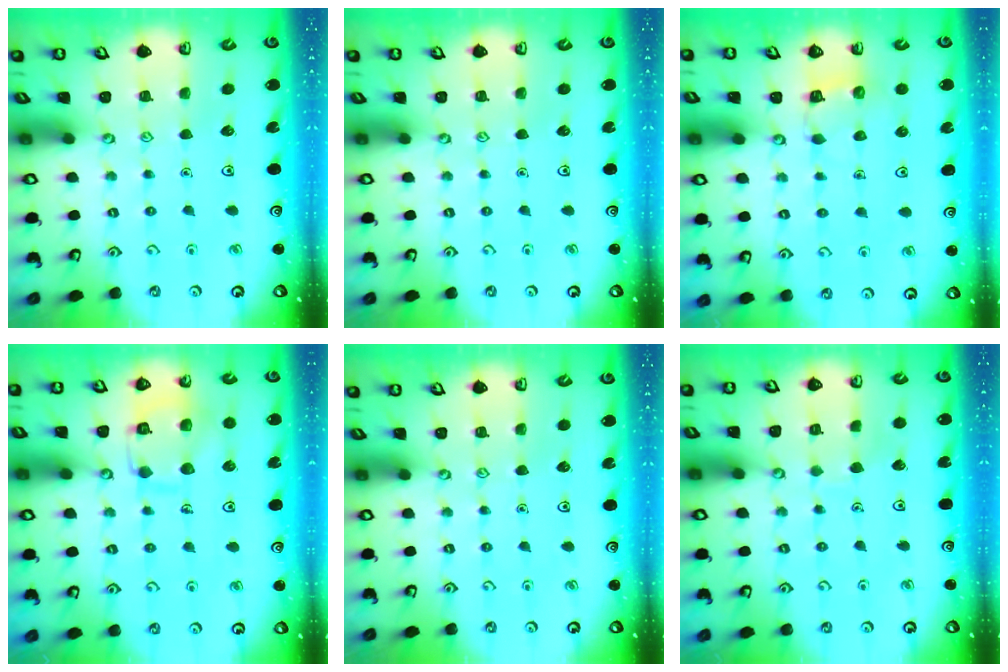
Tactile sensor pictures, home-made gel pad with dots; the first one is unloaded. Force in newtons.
{"total": 0.0}
{"total": 5.4, "press": 5.4, "slide": 0.4}
{"total": 12.5, "press": 12.5, "slide": 1.0}
{"total": 0.0}
{"total": 2.9, "press": 2.9, "slide": 0.2}